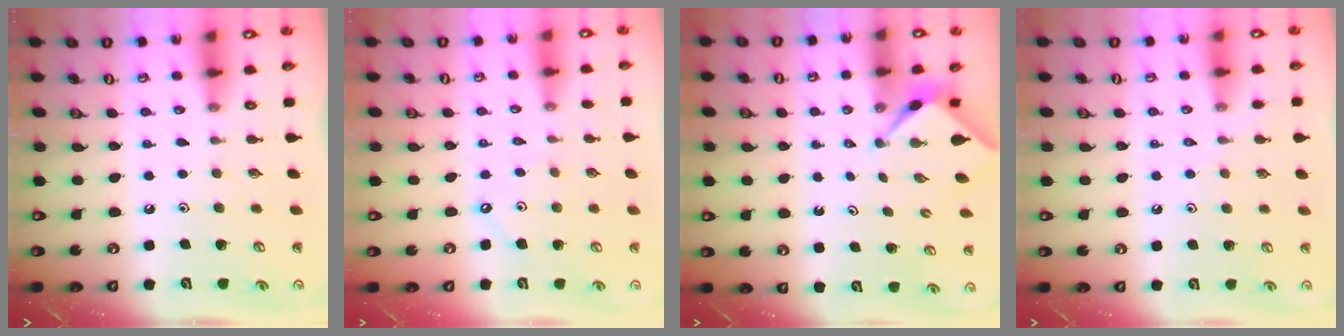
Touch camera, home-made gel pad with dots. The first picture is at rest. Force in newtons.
{"total": 3.4, "press": 3.4, "slide": 0.5}
{"total": 2.2, "press": 2.2, "slide": 0.3}
{"total": 4.3, "press": 4.3, "slide": 0.6}